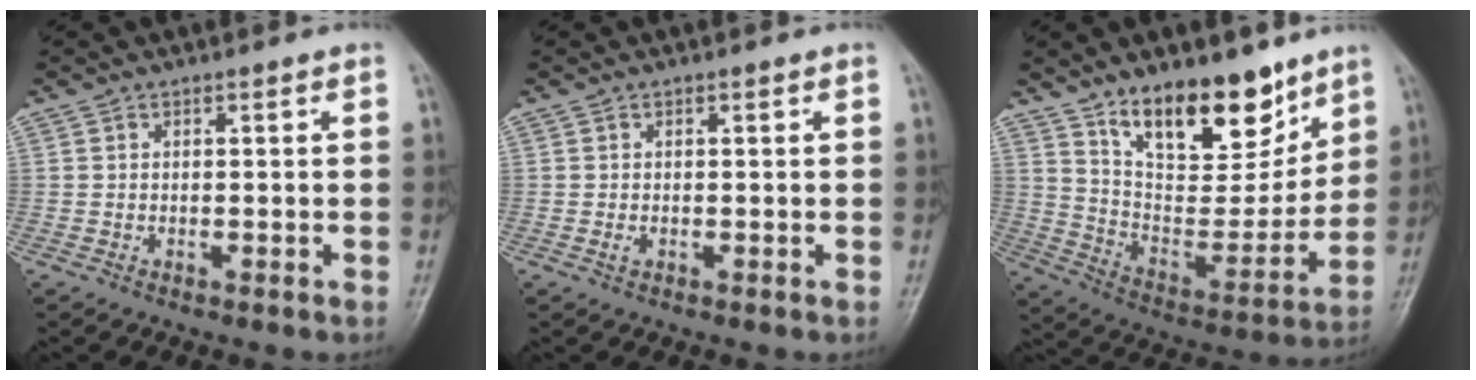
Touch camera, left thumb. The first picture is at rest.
{"total": 1.0, "force": [0.0, 0.6, 0.8], "torque": [-0.013, 0.000, 0.000]}
{"total": 18.8, "force": [12.7, 8.3, 11.0], "torque": [-0.119, -0.087, 0.223]}